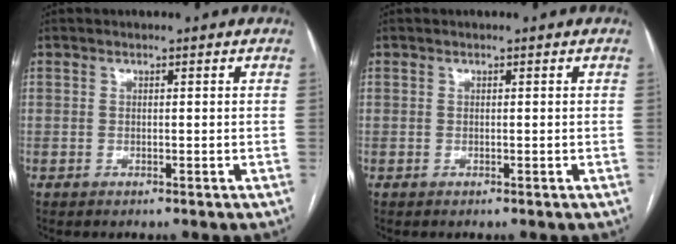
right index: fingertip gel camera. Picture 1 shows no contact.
{"total": 0.0}